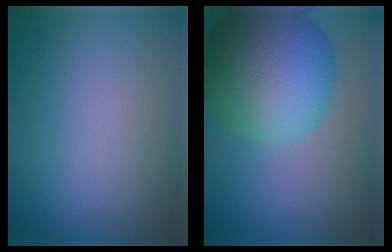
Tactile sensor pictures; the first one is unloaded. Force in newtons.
{"total": 13.1, "press": 13.1, "slide": 0.3}